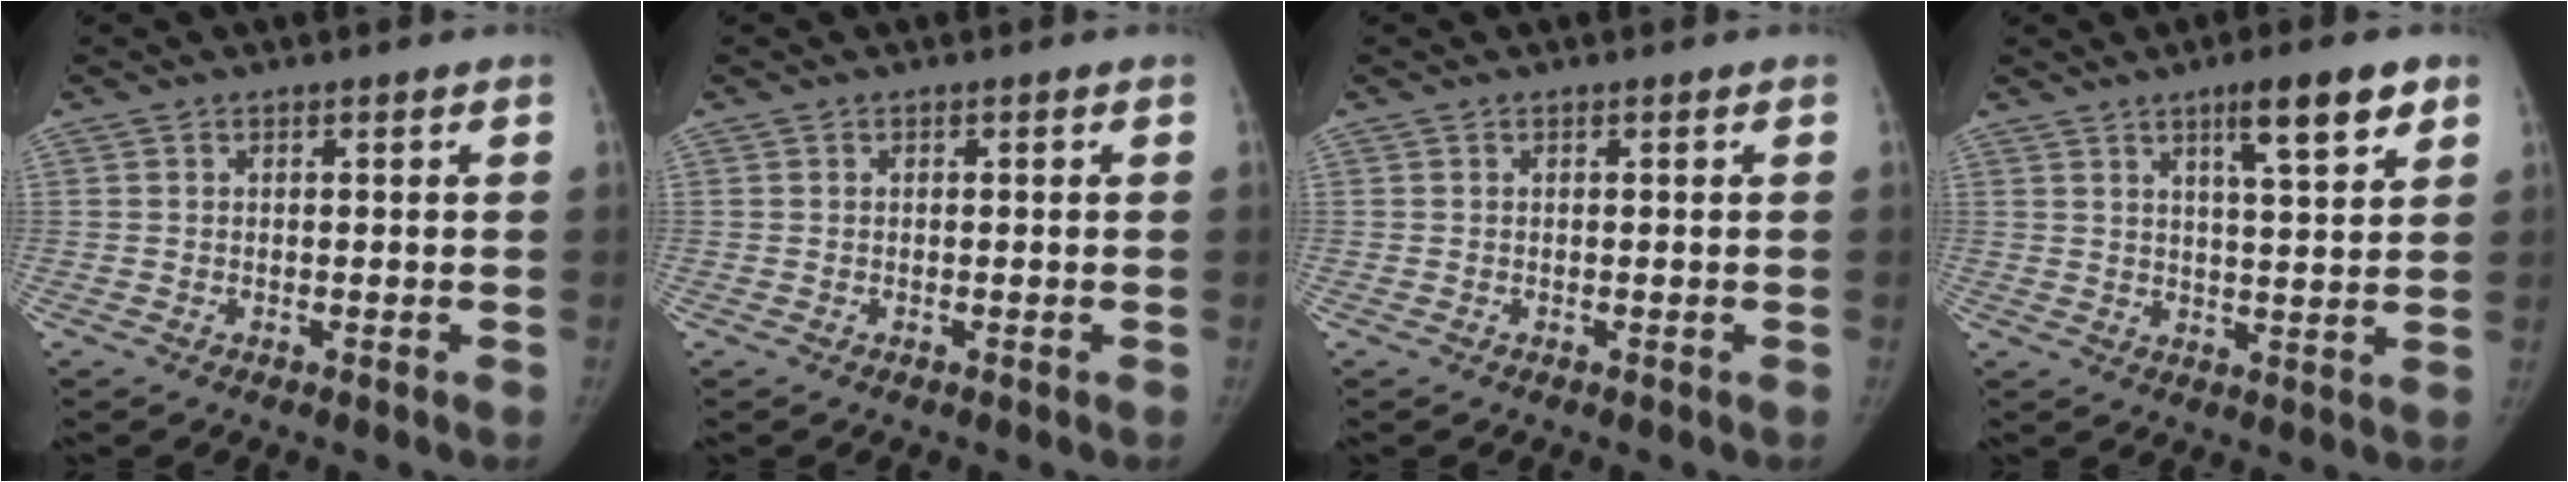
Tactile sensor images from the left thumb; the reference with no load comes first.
{"total": 0.0}
{"total": 0.0}
{"total": 9.3, "force": [5.5, 1.8, 7.3], "torque": [-0.100, -0.027, 0.083]}